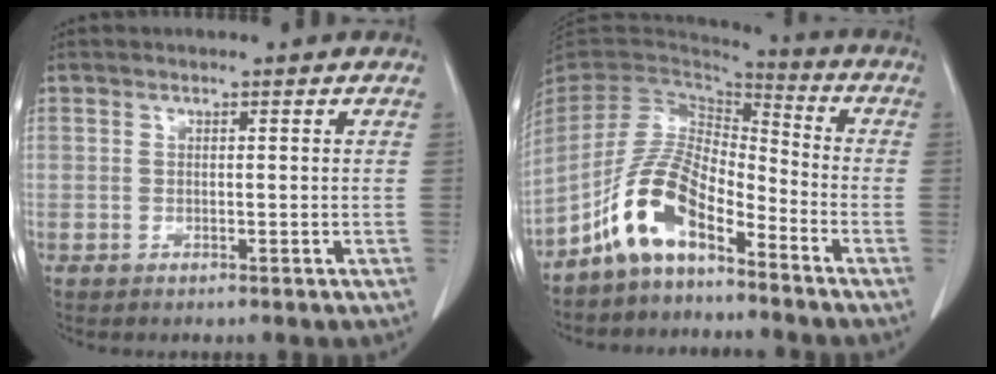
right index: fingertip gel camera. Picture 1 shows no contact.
{"total": 10.8, "force": [-6.8, 4.0, 7.3], "torque": [-0.163, 0.020, -0.134]}